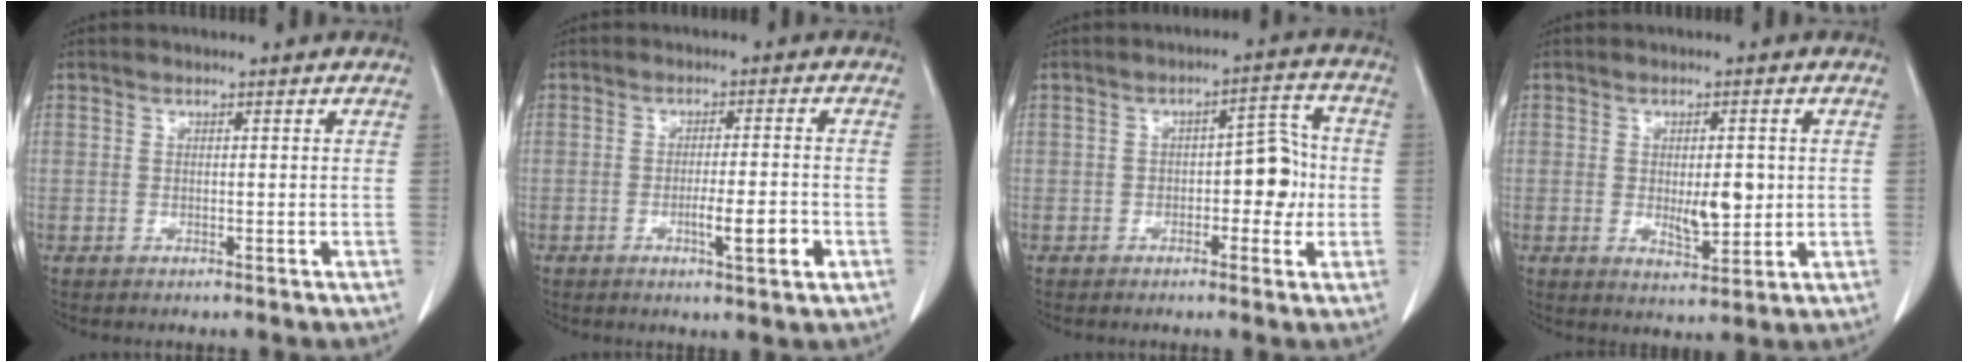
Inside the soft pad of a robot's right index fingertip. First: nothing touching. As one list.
[{"total": 5.4, "force": [-2.0, 0.4, 5.0], "torque": [-0.076, -0.004, -0.029]}, {"total": 6.3, "force": [-0.9, 3.0, 5.5], "torque": [-0.067, 0.027, -0.011]}, {"total": 5.3, "force": [-0.1, 1.9, 4.9], "torque": [-0.073, -0.008, 0.005]}]